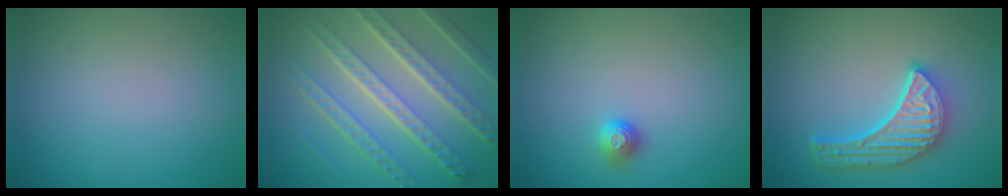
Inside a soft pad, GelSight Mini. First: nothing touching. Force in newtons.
{"total": 8.6, "press": 6.2, "slide": 6.0}
{"total": 1.1, "press": 1.1, "slide": 0.4}
{"total": 5.6, "press": 4.4, "slide": 3.6}